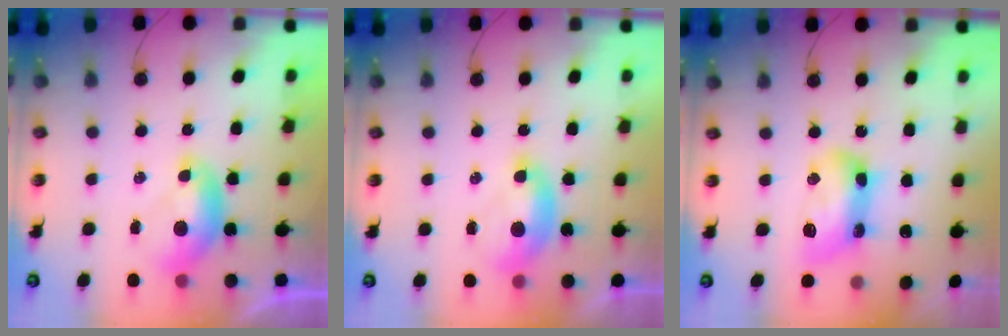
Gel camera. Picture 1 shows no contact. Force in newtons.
{"total": 1.7, "press": 1.6, "slide": 0.7}
{"total": 12.0, "press": 12.0, "slide": 0.5}